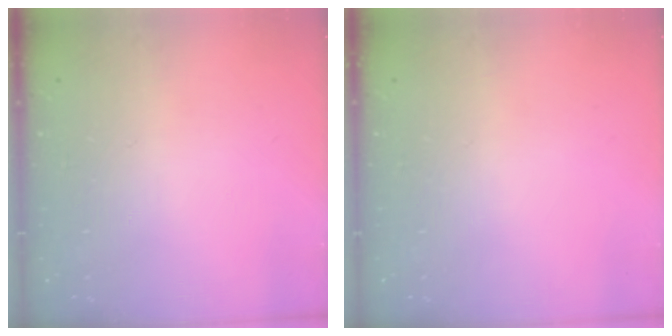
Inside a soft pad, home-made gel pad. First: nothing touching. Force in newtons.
{"total": 0.0}